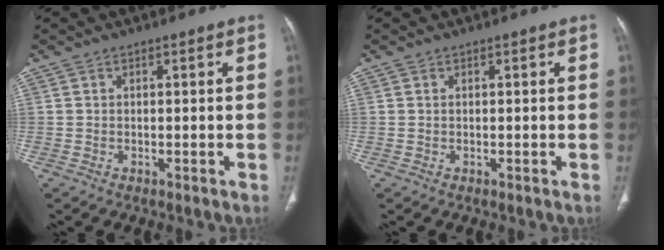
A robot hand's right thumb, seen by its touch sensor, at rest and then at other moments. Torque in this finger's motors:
{"motor_torque": [0.11, 0.02, -0.03, -0.21, 0.03]}